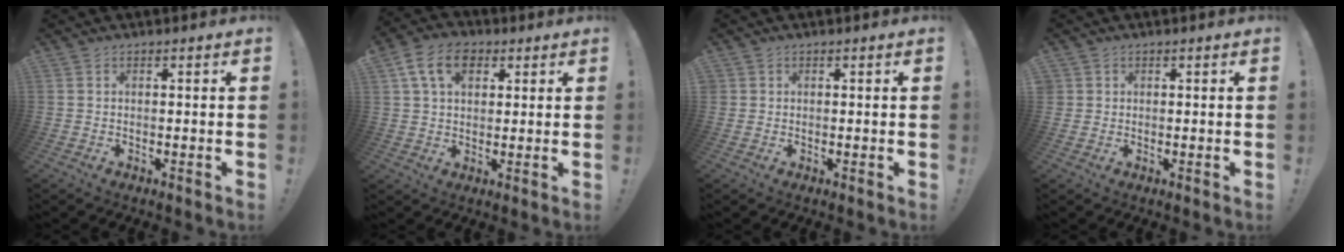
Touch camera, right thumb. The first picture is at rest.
{"total": 10.5, "force": [4.3, 6.8, 6.7], "torque": [-0.107, 0.005, 0.081]}
{"total": 0.9, "force": [0.3, 0.9, 0.0], "torque": [0.004, -0.001, 0.006]}
{"total": 1.5, "force": [0.6, 1.4, 0.1], "torque": [0.001, -0.003, 0.012]}